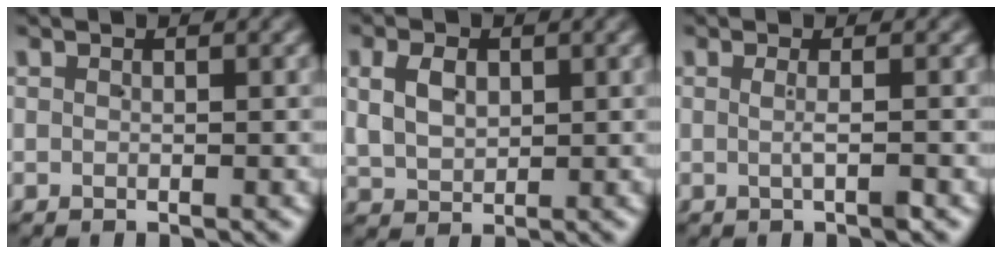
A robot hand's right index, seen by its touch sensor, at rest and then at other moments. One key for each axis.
{"total": 3.6, "fx": 1.0, "fy": 2.9, "fz": 1.9, "tx": -0.040, "ty": -0.001, "tz": 0.025}
{"total": 1.3, "fx": -0.4, "fy": -0.3, "fz": 1.2, "tx": -0.021, "ty": -0.001, "tz": -0.004}